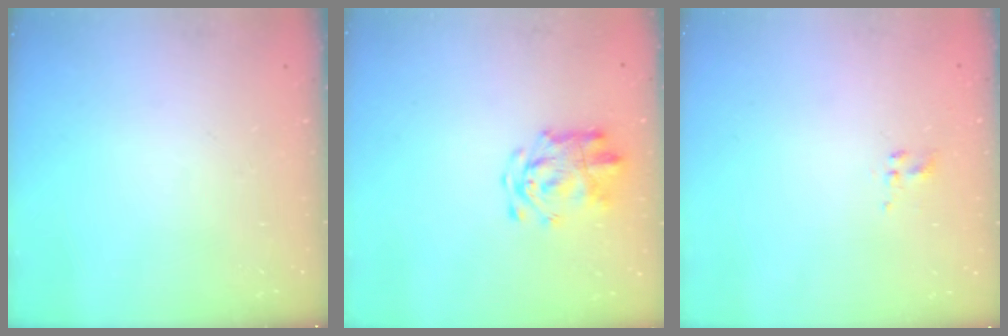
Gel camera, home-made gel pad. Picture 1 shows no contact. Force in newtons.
{"total": 6.0, "press": 5.9, "slide": 1.3}
{"total": 1.8, "press": 1.5, "slide": 0.9}